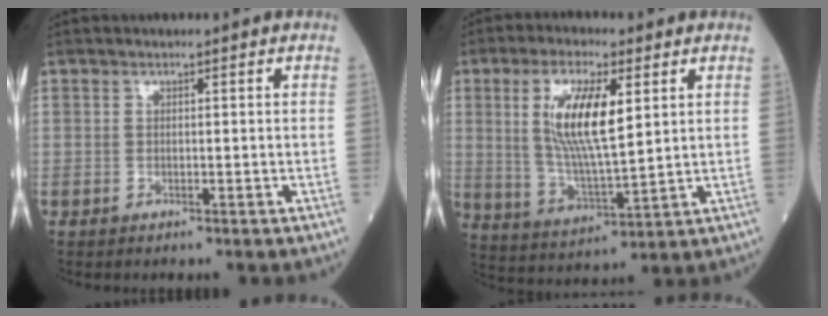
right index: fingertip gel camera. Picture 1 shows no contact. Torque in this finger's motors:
{"motor_torque": [1.56, 0.58, 0.32, 0.21]}